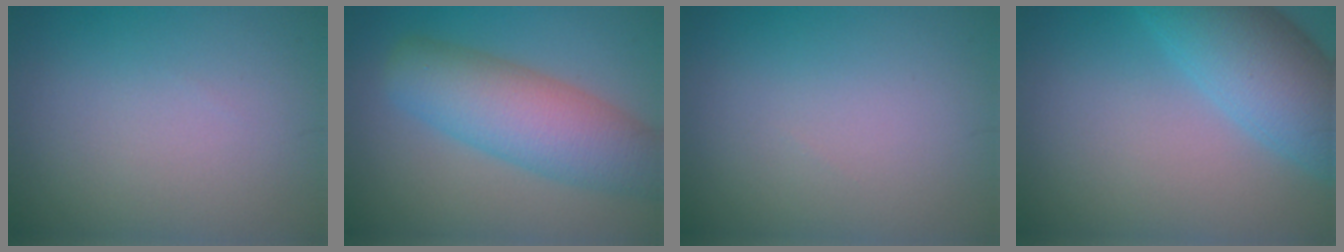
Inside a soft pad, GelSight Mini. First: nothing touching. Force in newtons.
{"total": 7.2, "press": 7.2, "slide": 0.4}
{"total": 0.0}
{"total": 7.7, "press": 7.7, "slide": 0.3}